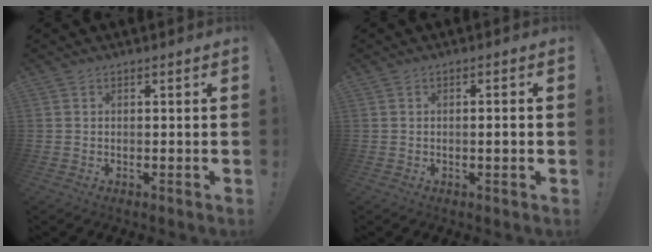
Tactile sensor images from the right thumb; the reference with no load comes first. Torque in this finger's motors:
{"motor_torque": [-0.18, 0.06, -0.03, 0.18, 0.01]}